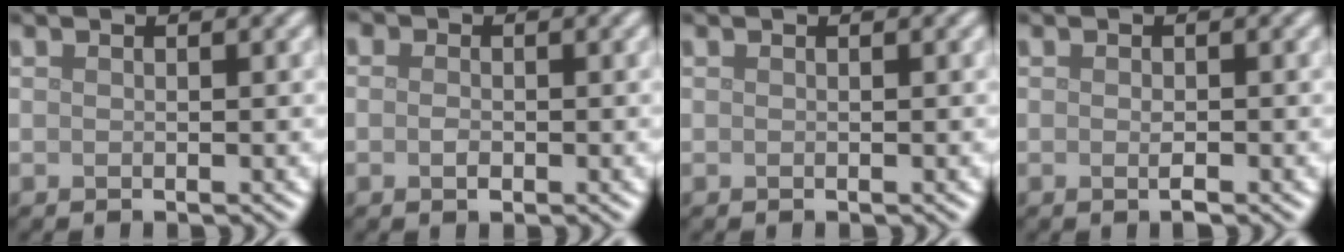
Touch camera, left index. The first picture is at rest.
{"total": 1.4, "force": [-0.1, 1.0, 1.0], "torque": [-0.016, 0.002, -0.010]}
{"total": 0.0}
{"total": 1.0, "force": [-0.3, 0.3, 0.9], "torque": [-0.016, 0.000, -0.004]}